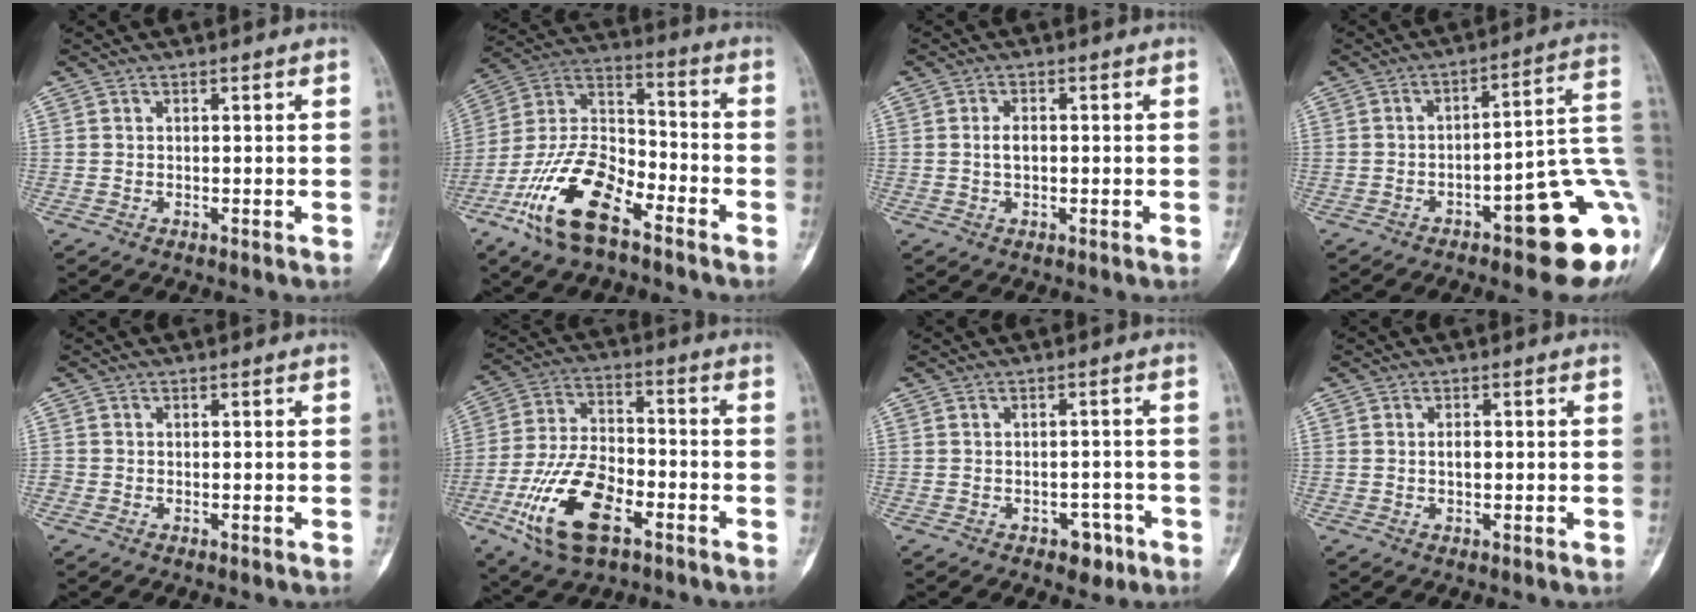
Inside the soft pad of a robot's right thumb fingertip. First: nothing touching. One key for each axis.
{"total": 17.9, "fx": -10.1, "fy": 8.0, "fz": 12.5, "tx": -0.230, "ty": 0.061, "tz": -0.196}
{"total": 2.4, "fx": -0.2, "fy": 1.3, "fz": 2.0, "tx": -0.041, "ty": 0.006, "tz": -0.006}
{"total": 18.4, "fx": -5.8, "fy": 5.9, "fz": 16.5, "tx": -0.137, "ty": 0.034, "tz": -0.065}
{"total": 0.8, "fx": -0.6, "fy": 0.4, "fz": 0.3, "tx": -0.009, "ty": 0.001, "tz": -0.016}
{"total": 16.8, "fx": -7.3, "fy": 8.4, "fz": 12.6, "tx": -0.237, "ty": 0.026, "tz": -0.133}
{"total": 4.1, "fx": -2.4, "fy": 2.6, "fz": 2.1, "tx": -0.003, "ty": 0.017, "tz": -0.028}
{"total": 1.6, "fx": -0.2, "fy": 0.8, "fz": 1.3, "tx": -0.021, "ty": 0.003, "tz": -0.004}